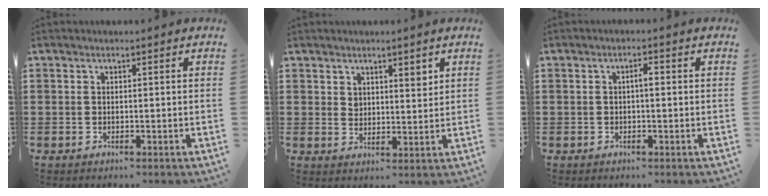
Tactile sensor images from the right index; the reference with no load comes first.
{"total": 2.9, "force": [2.4, 1.5, 0.8], "torque": [-0.013, 0.001, 0.045]}
{"total": 1.5, "force": [-0.1, 0.4, 1.4], "torque": [-0.028, 0.003, -0.004]}